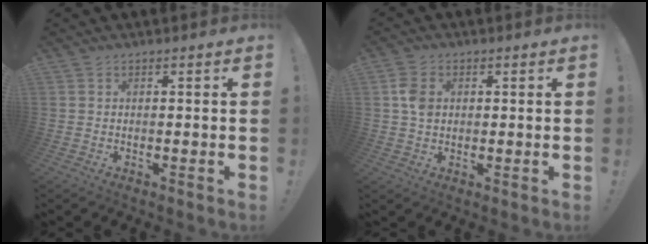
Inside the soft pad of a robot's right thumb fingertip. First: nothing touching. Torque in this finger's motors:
{"motor_torque": [0.59, 1.01, 0.47, -0.34, 0.00]}